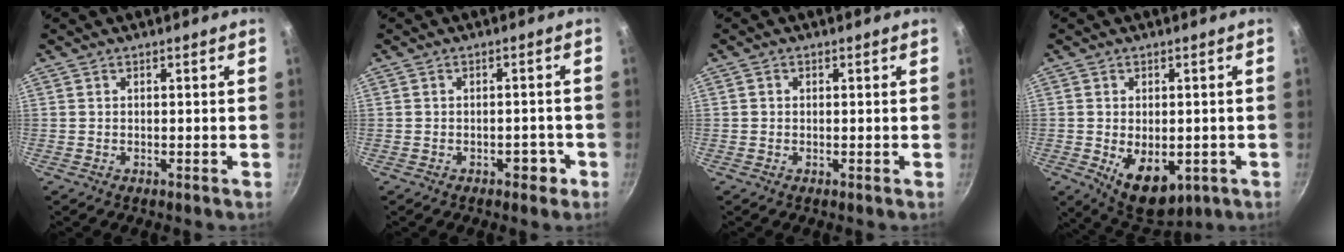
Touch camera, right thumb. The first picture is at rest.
{"total": 2.9, "force": [-1.5, 1.9, 1.7], "torque": [-0.001, 0.022, -0.012]}
{"total": 0.7, "force": [0.0, 0.7, 0.3], "torque": [-0.003, 0.003, 0.000]}
{"total": 10.2, "force": [-2.4, 6.3, 7.7], "torque": [-0.090, -0.009, -0.016]}